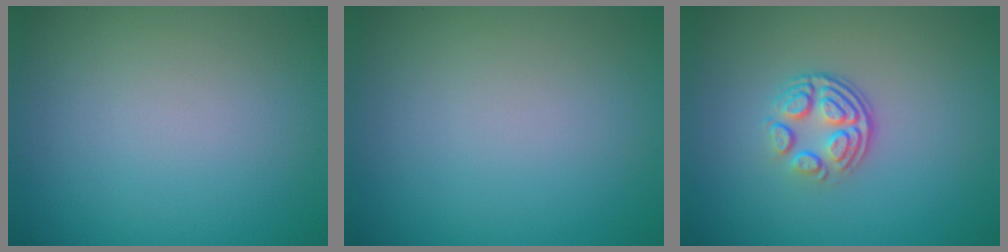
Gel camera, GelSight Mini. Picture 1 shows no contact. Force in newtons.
{"total": 0.0}
{"total": 3.7, "press": 2.6, "slide": 2.7}